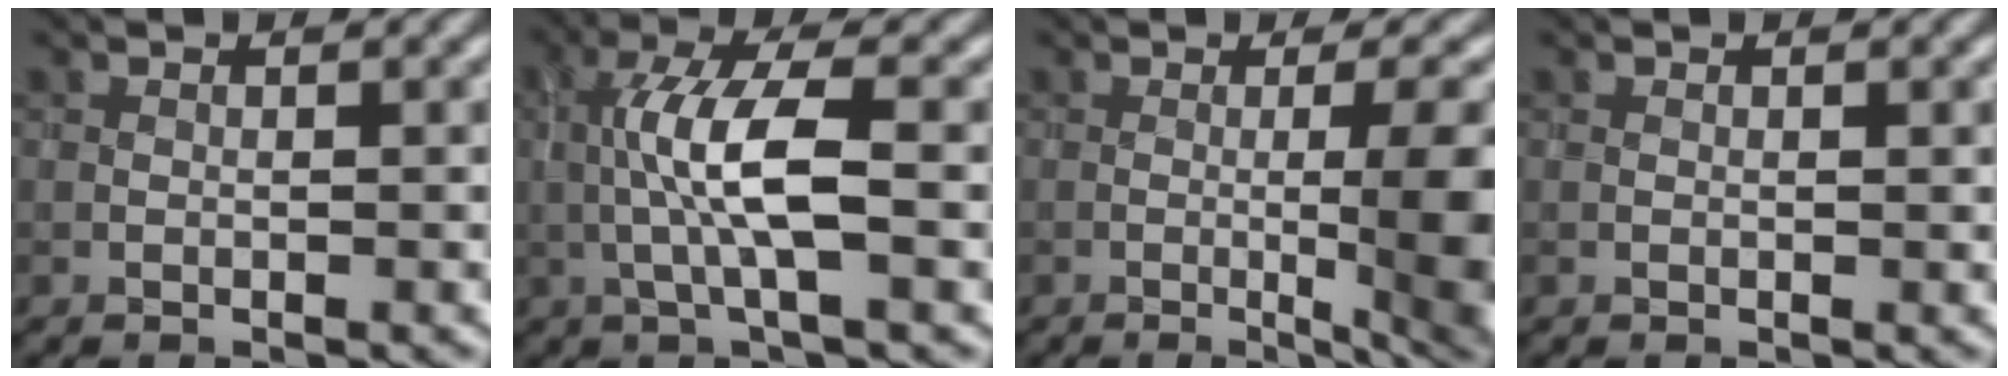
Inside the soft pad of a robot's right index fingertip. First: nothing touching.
{"total": 5.5, "force": [-0.4, 0.9, 5.4], "torque": [-0.113, 0.013, -0.011]}
{"total": 8.2, "force": [-1.5, 1.8, 7.9], "torque": [-0.098, -0.003, -0.015]}
{"total": 0.0}